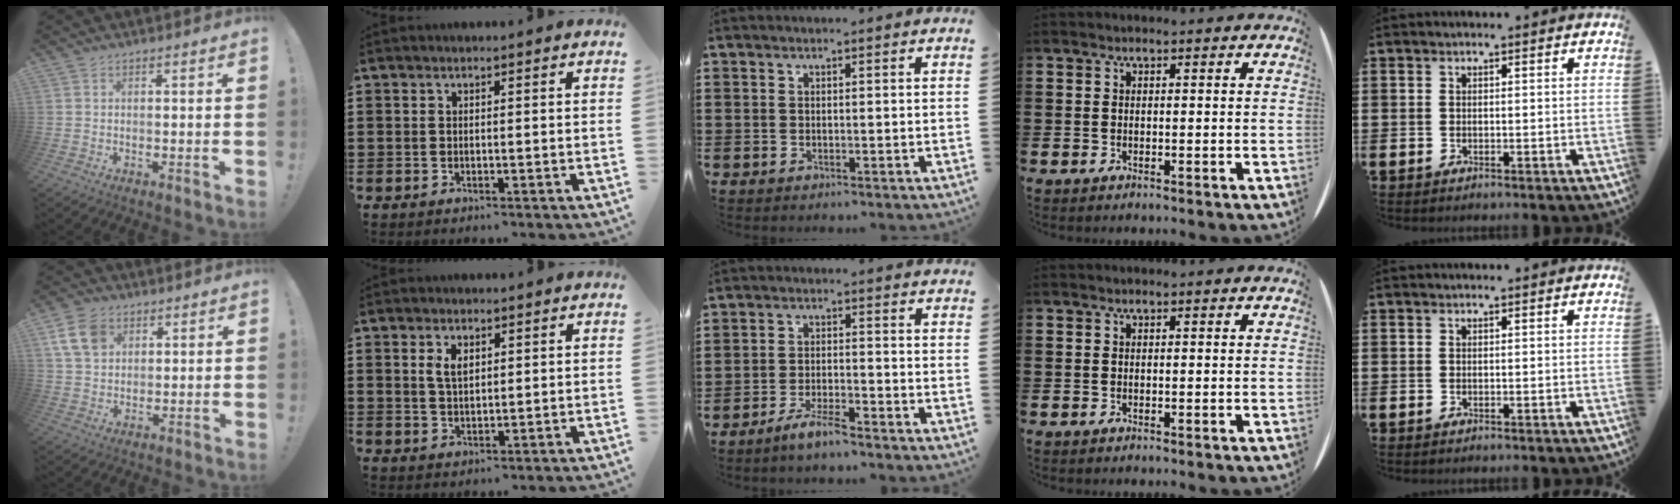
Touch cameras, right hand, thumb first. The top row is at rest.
{"thumb": {"total": 10.0, "force": [4.3, 7.3, 5.4], "torque": [-0.101, -0.003, 0.087]}, "index": {"total": 3.1, "force": [1.2, 1.6, 2.4], "torque": [-0.051, 0.007, 0.020]}, "middle": {"total": 4.0, "force": [-3.3, 0.5, 2.2], "torque": [-0.049, 0.001, -0.066]}}